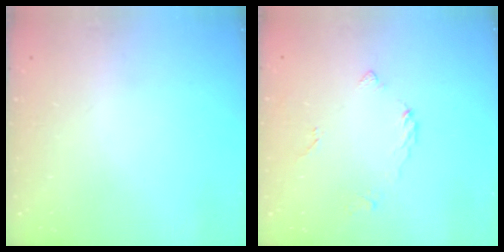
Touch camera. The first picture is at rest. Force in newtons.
{"total": 3.9, "press": 3.9, "slide": 0.4}